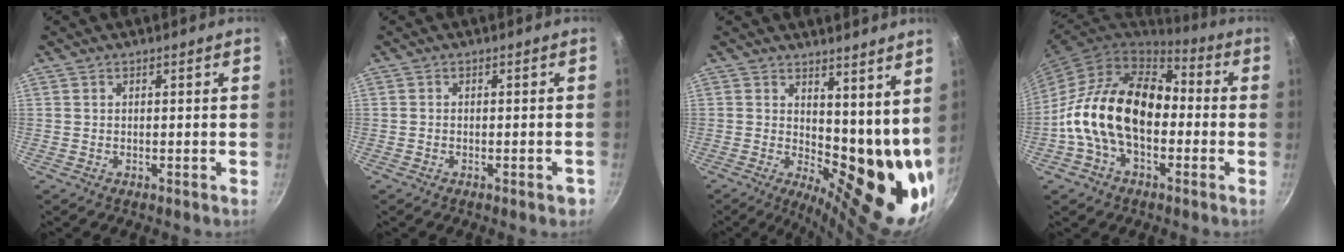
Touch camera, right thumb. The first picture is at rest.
{"total": 1.8, "force": [-1.0, 0.7, 1.3], "torque": [-0.016, 0.013, -0.011]}
{"total": 15.9, "force": [5.0, 7.2, 13.2], "torque": [-0.140, -0.055, 0.083]}
{"total": 19.7, "force": [-2.2, 12.7, 14.9], "torque": [-0.233, 0.046, -0.054]}